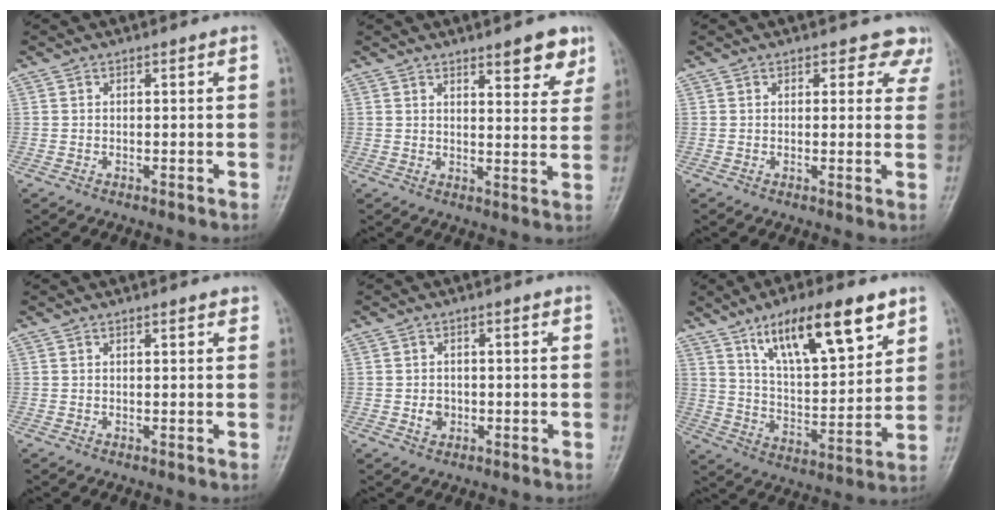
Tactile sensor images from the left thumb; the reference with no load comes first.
{"total": 7.5, "force": [4.9, 2.4, 5.1], "torque": [-0.046, -0.028, 0.064]}
{"total": 4.6, "force": [3.6, 2.7, 1.0], "torque": [0.028, -0.017, 0.025]}
{"total": 1.4, "force": [1.0, 0.4, 0.8], "torque": [-0.009, -0.003, 0.013]}
{"total": 2.3, "force": [-0.5, 2.0, 1.1], "torque": [-0.009, 0.003, -0.006]}
{"total": 18.2, "force": [10.6, 6.0, 13.5], "torque": [-0.192, -0.043, 0.187]}